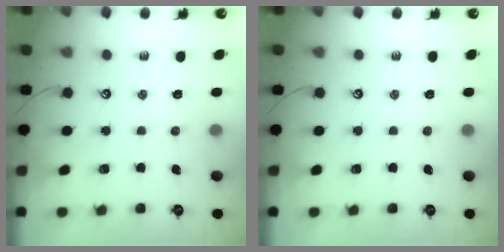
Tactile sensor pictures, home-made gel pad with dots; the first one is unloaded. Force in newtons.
{"total": 0.0}